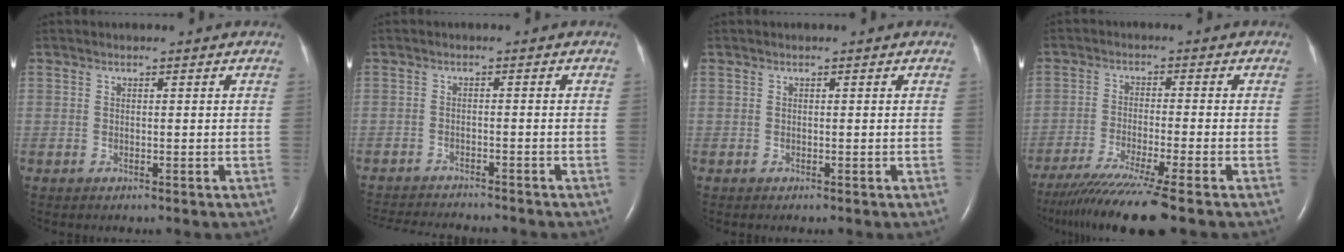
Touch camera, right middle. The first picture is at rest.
{"total": 11.2, "force": [-10.5, 1.5, 3.6], "torque": [-0.064, -0.013, -0.149]}
{"total": 0.0}
{"total": 12.3, "force": [-9.7, -1.6, 7.4], "torque": [-0.120, -0.044, -0.156]}